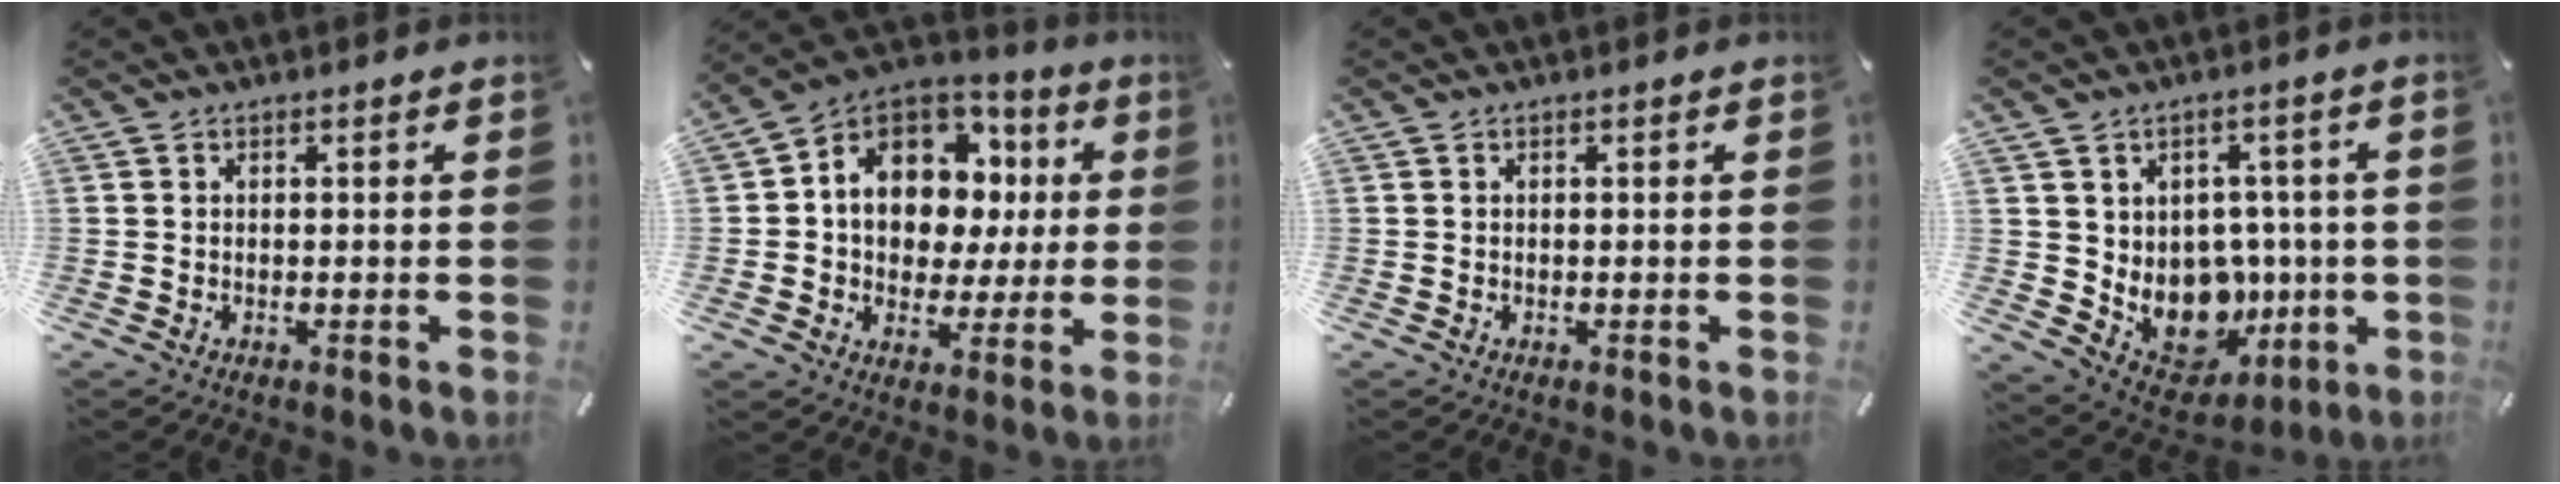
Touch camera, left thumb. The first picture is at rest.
{"total": 12.1, "force": [3.8, 10.1, 5.3], "torque": [-0.095, -0.033, 0.075]}
{"total": 0.0}
{"total": 12.0, "force": [-0.9, 10.5, 5.7], "torque": [-0.079, -0.025, 0.004]}